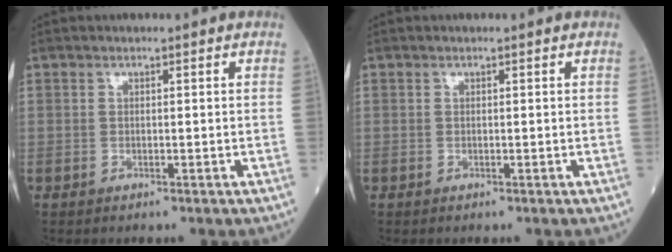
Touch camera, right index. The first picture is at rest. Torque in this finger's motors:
{"motor_torque": [0.00, 0.00, 0.00, 0.01]}